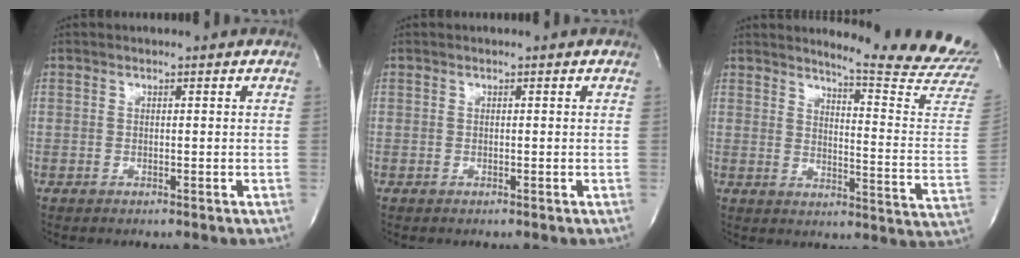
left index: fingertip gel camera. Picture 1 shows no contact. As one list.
[{"total": 0.0}, {"total": 17.7, "force": [16.9, -1.9, 4.8], "torque": [-0.075, -0.155, 0.189]}]